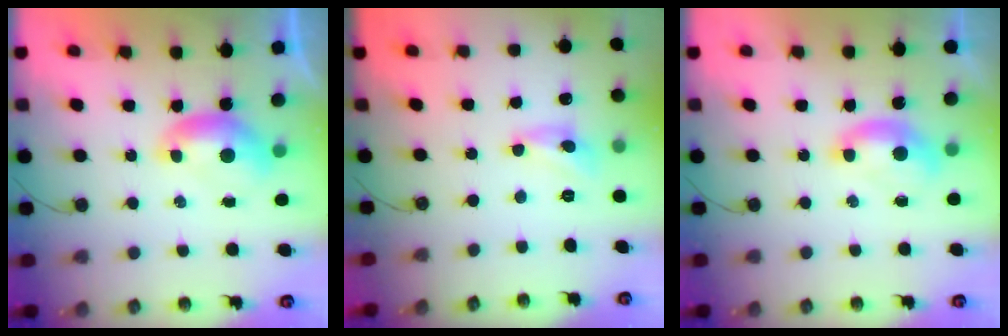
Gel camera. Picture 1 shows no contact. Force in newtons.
{"total": 2.5, "press": 2.5, "slide": 0.3}
{"total": 1.0, "press": 0.8, "slide": 0.6}